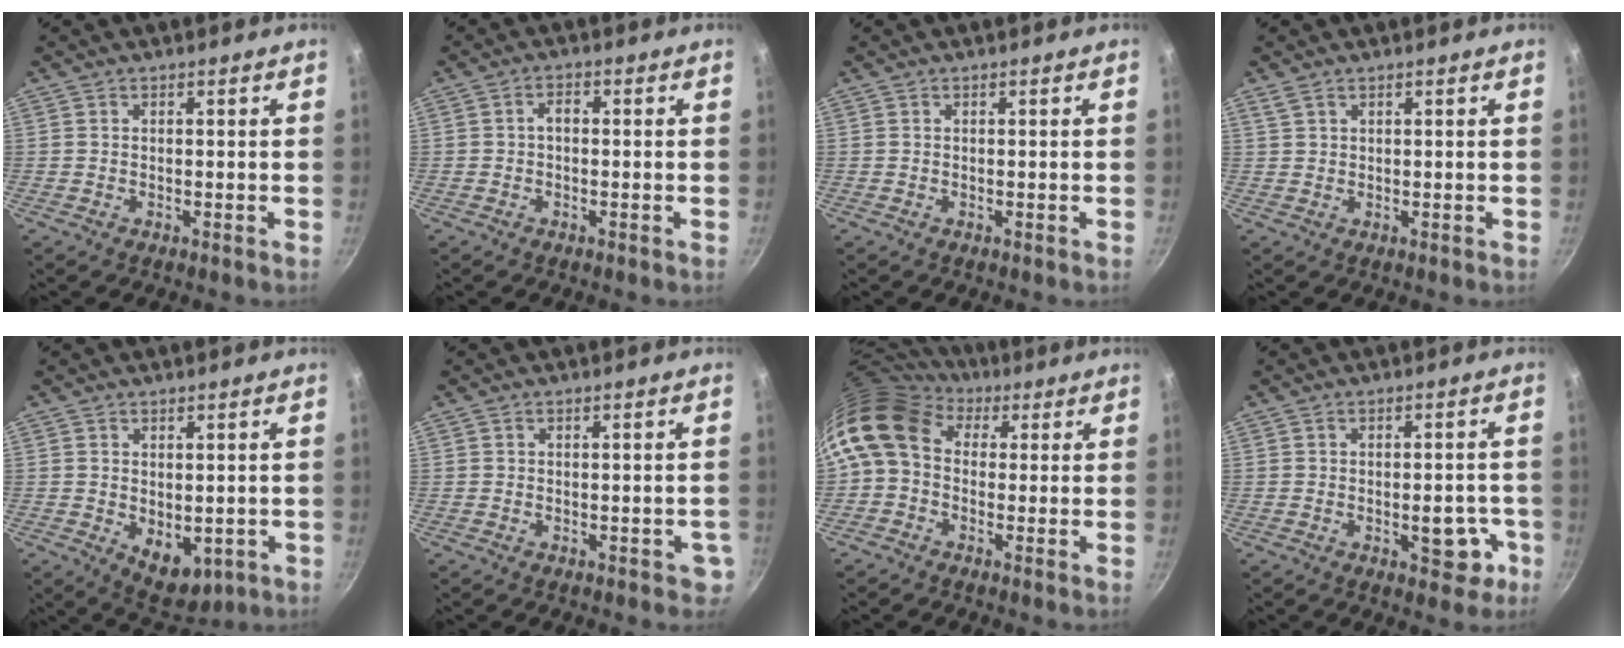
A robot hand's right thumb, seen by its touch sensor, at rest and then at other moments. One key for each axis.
{"total": 1.3, "fx": -0.3, "fy": 0.8, "fz": 1.0, "tx": -0.016, "ty": 0.010, "tz": -0.005}
{"total": 0.0}
{"total": 1.8, "fx": 1.3, "fy": 1.0, "fz": 0.9, "tx": -0.018, "ty": 0.002, "tz": 0.030}
{"total": 7.4, "fx": -1.0, "fy": 4.9, "fz": 5.5, "tx": -0.058, "ty": -0.014, "tz": 0.002}
{"total": 2.8, "fx": -0.7, "fy": 1.9, "fz": 1.9, "tx": -0.001, "ty": 0.012, "tz": -0.006}
{"total": 12.3, "fx": 2.6, "fy": 9.2, "fz": 7.7, "tx": -0.141, "ty": 0.022, "tz": 0.024}
{"total": 7.1, "fx": -2.4, "fy": 3.8, "fz": 5.5, "tx": -0.035, "ty": 0.019, "tz": -0.025}